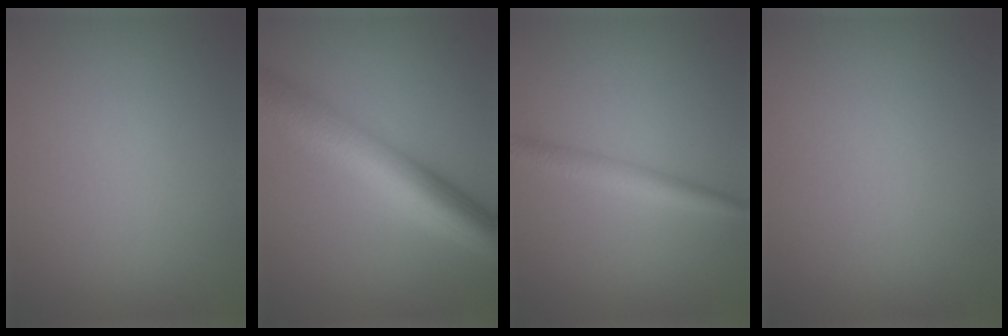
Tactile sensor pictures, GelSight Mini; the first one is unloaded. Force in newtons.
{"total": 10.1, "press": 10.1, "slide": 0.3}
{"total": 2.4, "press": 2.4, "slide": 0.0}
{"total": 0.0}